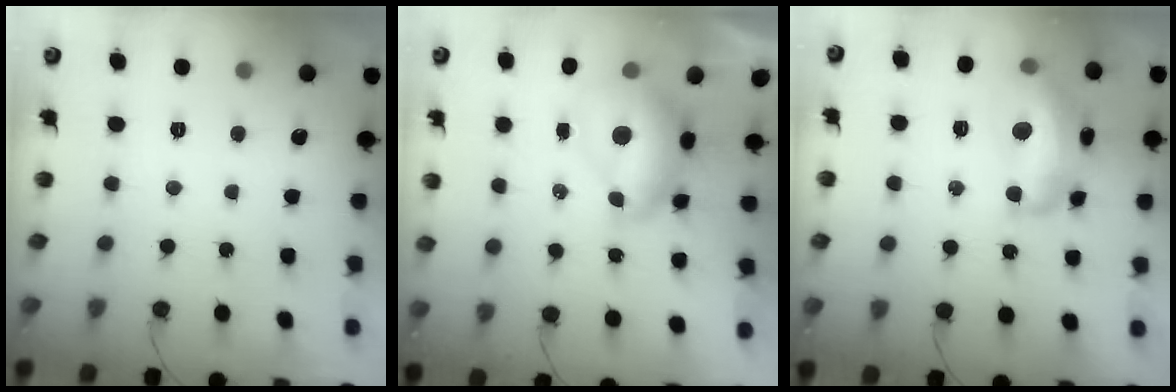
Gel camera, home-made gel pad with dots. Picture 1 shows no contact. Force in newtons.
{"total": 9.8, "press": 9.8, "slide": 1.1}
{"total": 14.8, "press": 14.7, "slide": 1.3}